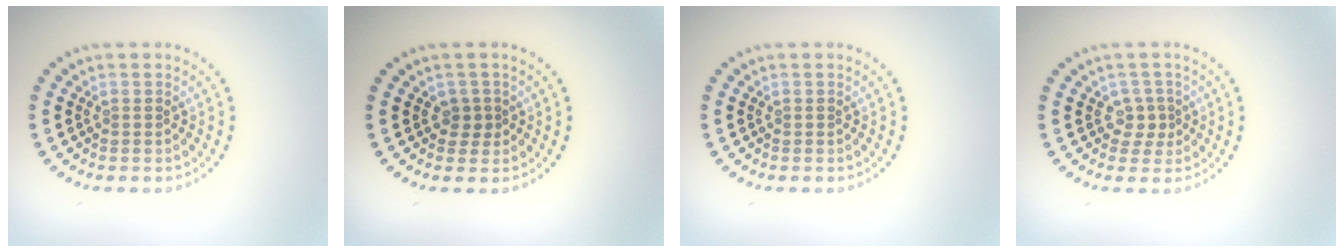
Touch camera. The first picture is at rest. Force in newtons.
{"total": 1.2, "press": 1.0, "slide": 0.7}
{"total": 0.0}
{"total": 1.7, "press": 1.3, "slide": 1.2}